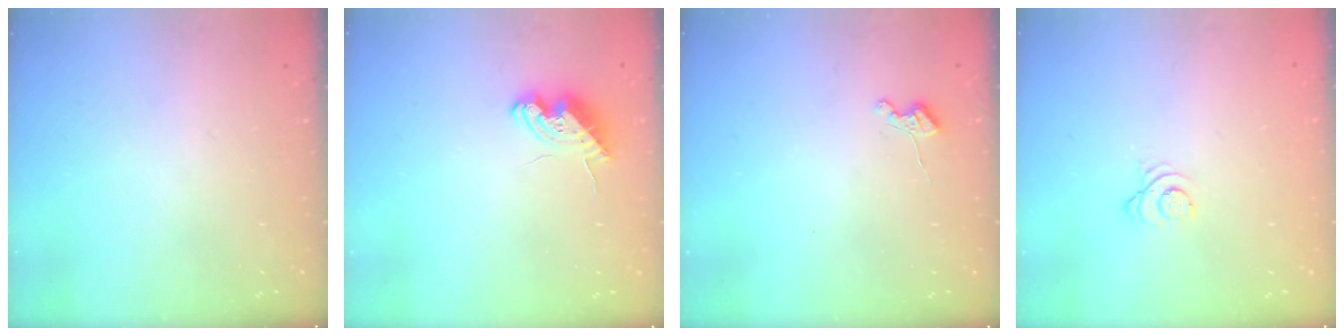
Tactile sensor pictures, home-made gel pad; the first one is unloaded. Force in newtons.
{"total": 8.3, "press": 8.2, "slide": 1.2}
{"total": 3.7, "press": 3.7, "slide": 0.4}
{"total": 2.8, "press": 2.8, "slide": 0.3}